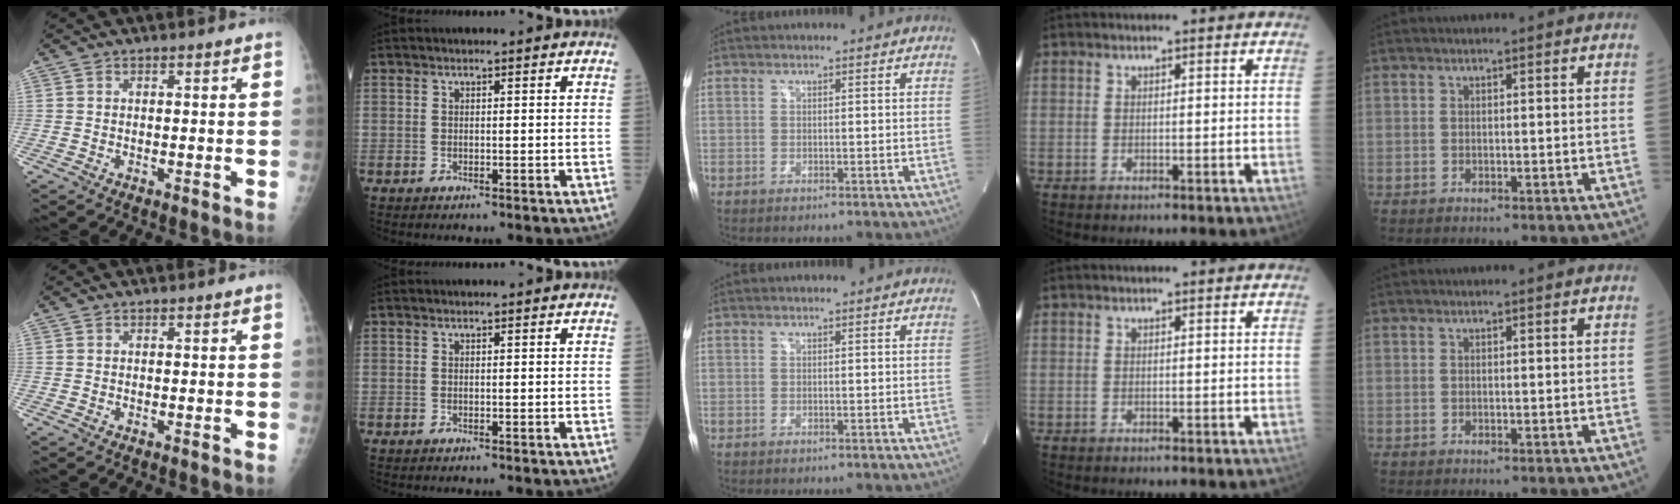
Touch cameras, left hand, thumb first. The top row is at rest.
{}